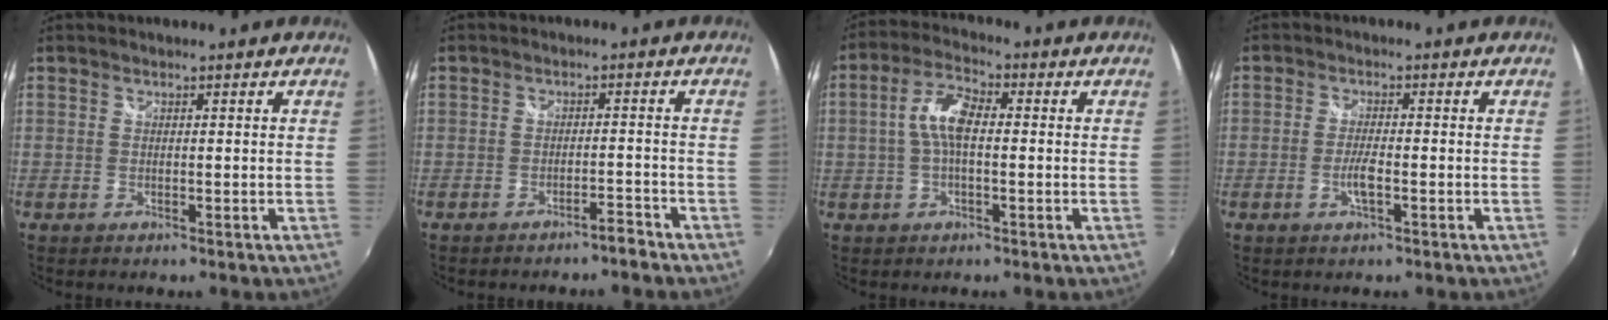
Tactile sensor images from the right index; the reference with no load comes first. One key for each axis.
{"total": 2.7, "fx": -2.5, "fy": 0.3, "fz": 0.9, "tx": -0.022, "ty": 0.000, "tz": -0.035}
{"total": 6.6, "fx": -0.1, "fy": 2.7, "fz": 6.1, "tx": -0.124, "ty": 0.016, "tz": -0.003}
{"total": 3.2, "fx": -1.1, "fy": 0.6, "fz": 2.9, "tx": -0.061, "ty": -0.003, "tz": -0.023}